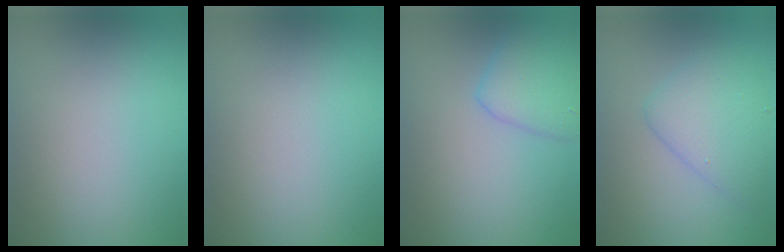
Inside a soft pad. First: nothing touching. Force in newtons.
{"total": 0.0}
{"total": 3.3, "press": 3.3, "slide": 0.2}
{"total": 3.8, "press": 3.8, "slide": 0.2}